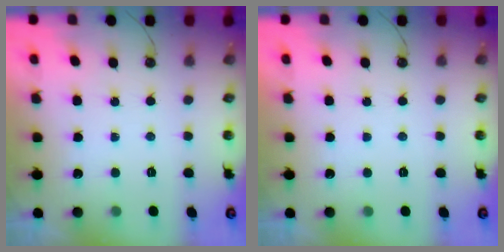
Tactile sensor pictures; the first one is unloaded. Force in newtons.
{"total": 0.0}